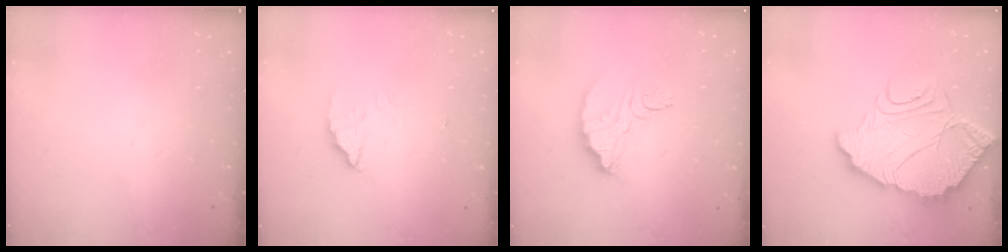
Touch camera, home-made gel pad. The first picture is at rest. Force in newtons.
{"total": 2.2, "press": 2.2, "slide": 0.2}
{"total": 10.1, "press": 10.1, "slide": 0.7}
{"total": 15.3, "press": 15.3, "slide": 1.4}